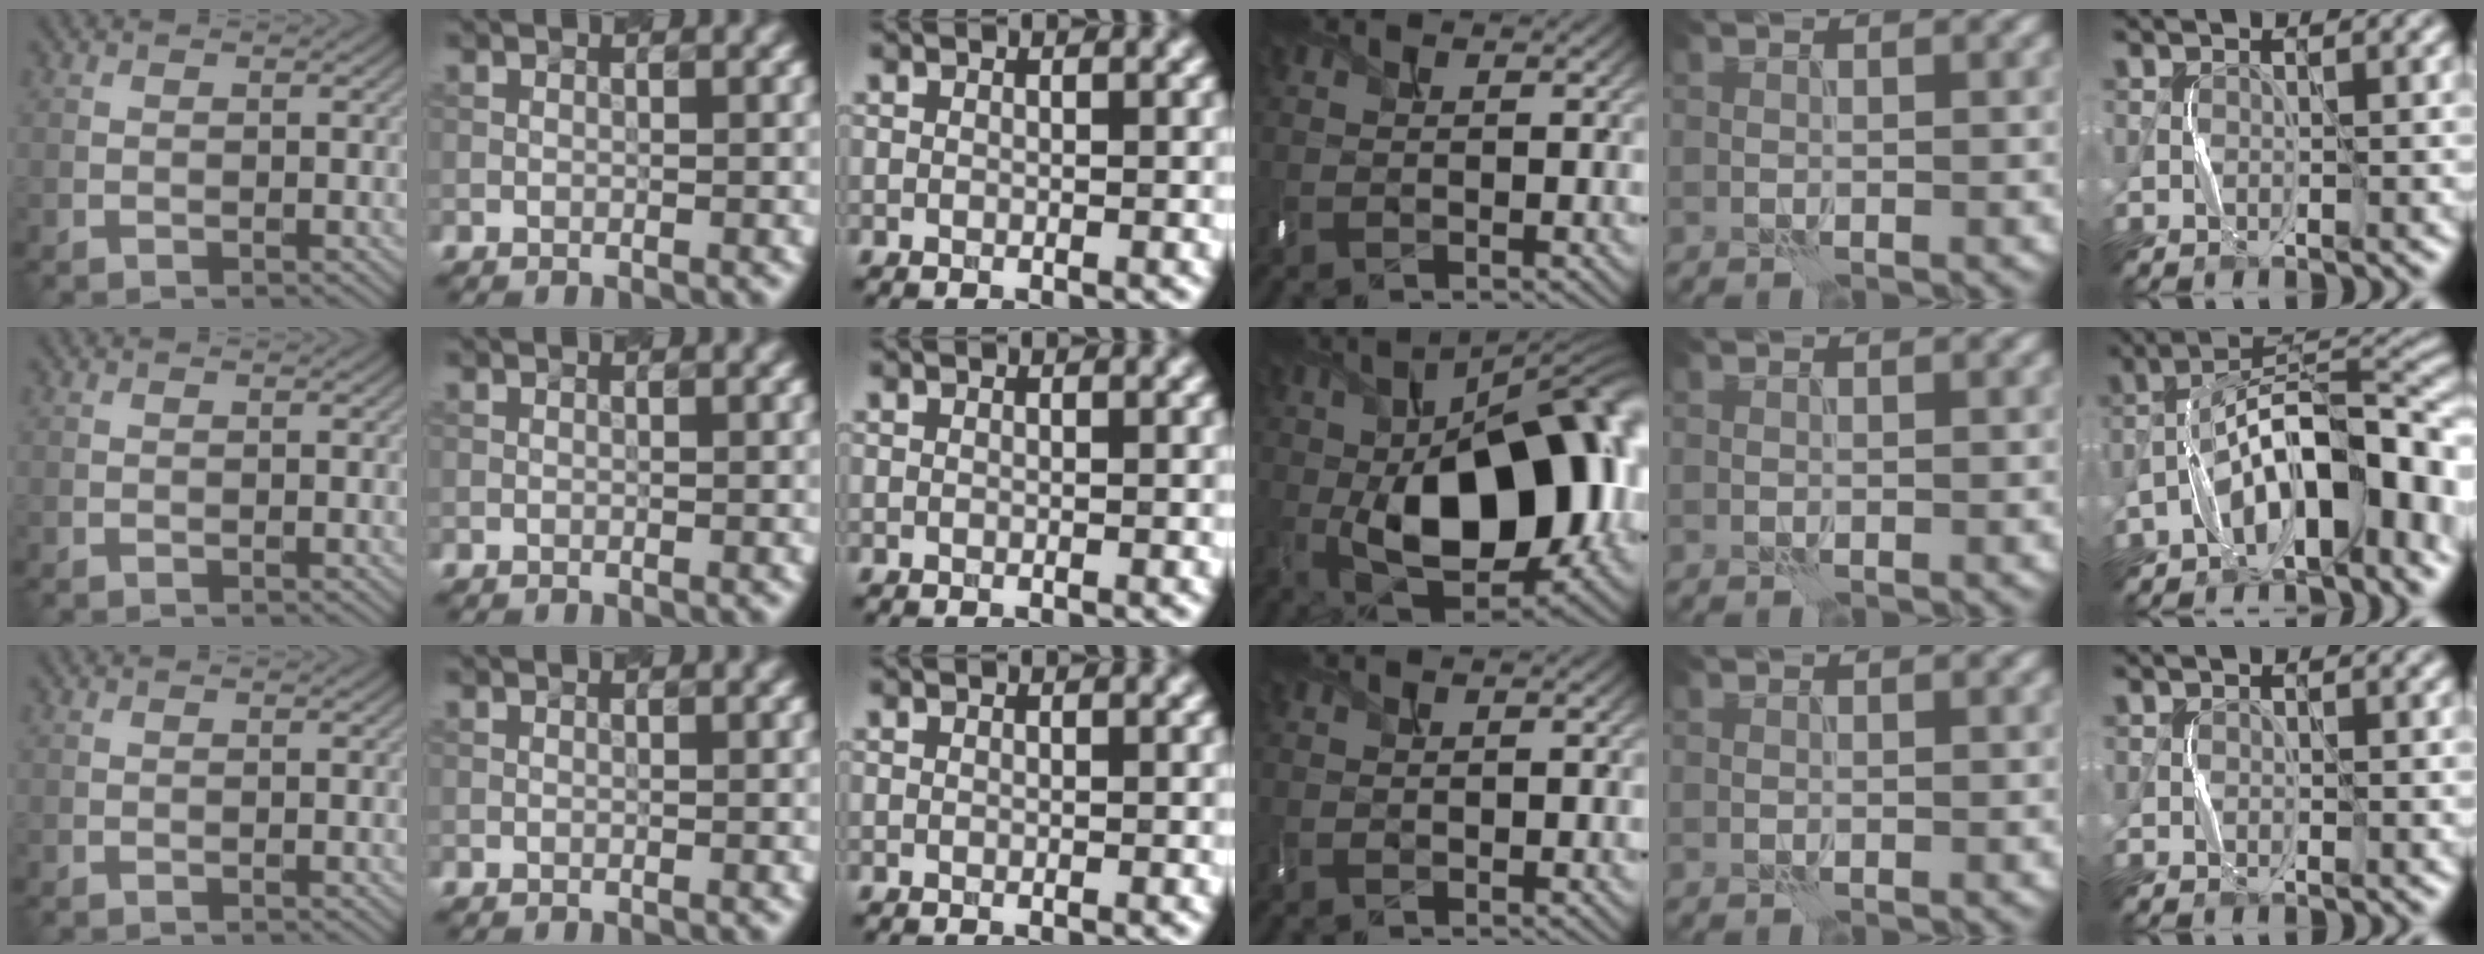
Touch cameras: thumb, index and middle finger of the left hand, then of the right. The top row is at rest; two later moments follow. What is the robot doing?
{"motion": "shake", "object": "handbell"}